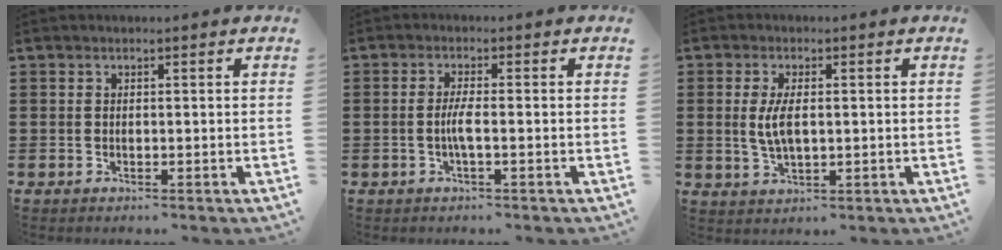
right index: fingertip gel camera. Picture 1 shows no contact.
{"total": 2.7, "force": [-0.7, 0.1, 2.6], "torque": [-0.063, -0.008, -0.017]}
{"total": 4.6, "force": [0.4, 1.9, 4.1], "torque": [-0.095, -0.001, 0.001]}